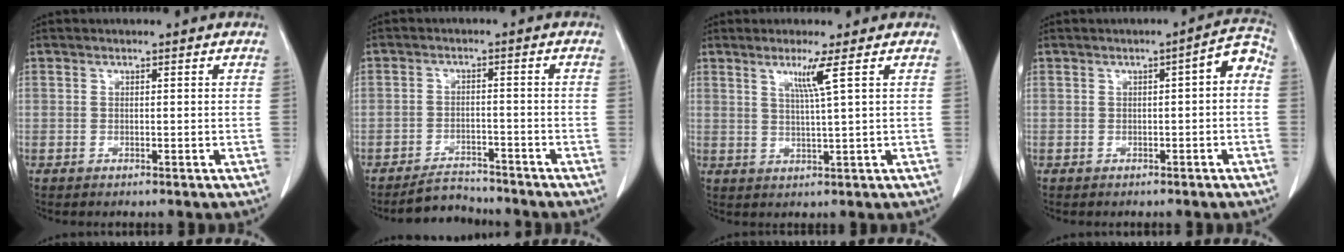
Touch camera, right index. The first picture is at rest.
{"total": 4.3, "force": [-4.2, 0.9, -0.1], "torque": [-0.003, -0.005, -0.069]}
{"total": 3.9, "force": [1.8, -1.5, 3.2], "torque": [-0.065, -0.009, 0.039]}
{"total": 3.8, "force": [-0.1, 0.7, 3.7], "torque": [-0.040, 0.019, -0.006]}